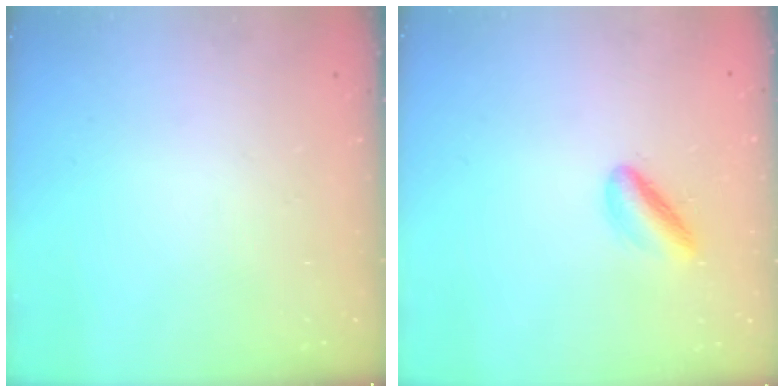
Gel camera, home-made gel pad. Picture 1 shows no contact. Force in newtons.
{"total": 5.1, "press": 5.1, "slide": 0.6}